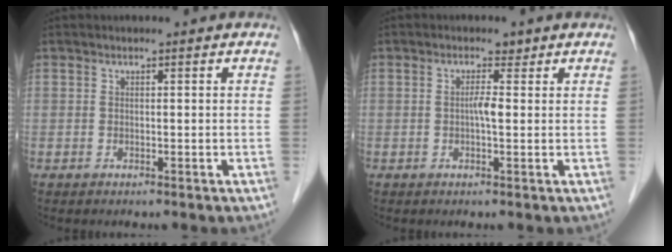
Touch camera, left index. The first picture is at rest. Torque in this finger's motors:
{"motor_torque": [0.25, 0.23, 0.01, 0.02]}